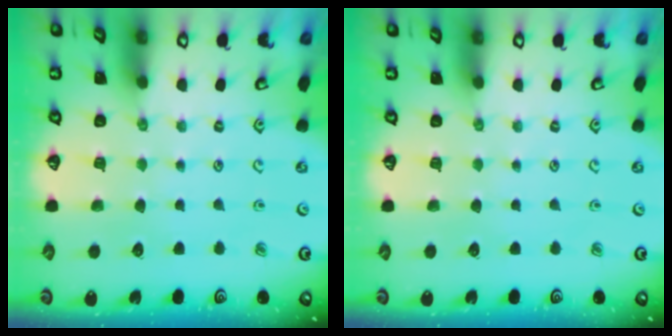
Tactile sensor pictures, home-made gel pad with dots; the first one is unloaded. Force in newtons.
{"total": 0.0}